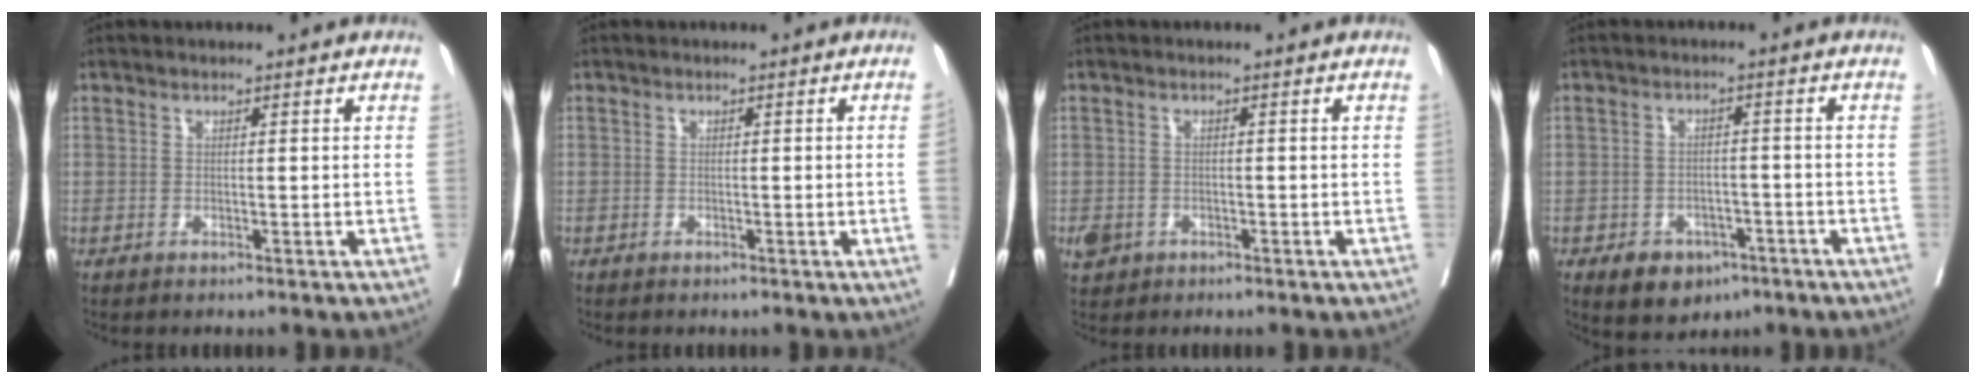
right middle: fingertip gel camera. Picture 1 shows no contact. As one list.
[{"total": 1.1, "force": [-0.3, -0.3, 1.1], "torque": [-0.017, -0.002, -0.004]}, {"total": 2.9, "force": [-1.5, 2.4, 0.8], "torque": [-0.014, 0.003, -0.022]}, {"total": 6.1, "force": [-3.6, 4.2, 2.6], "torque": [-0.036, 0.004, -0.045]}]